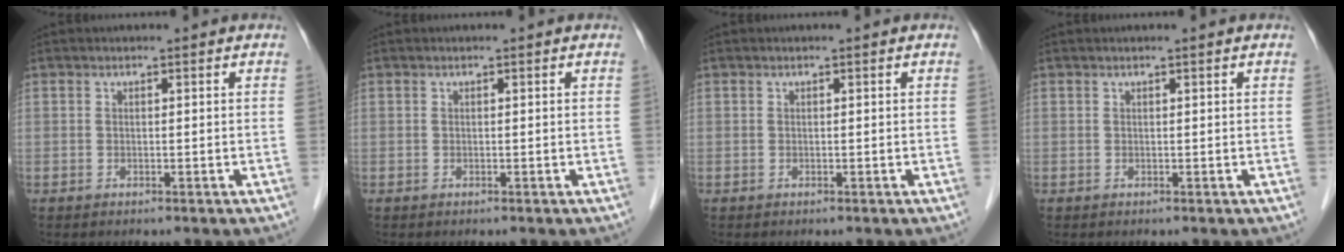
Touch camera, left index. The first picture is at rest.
{"total": 0.0}
{"total": 0.0}
{"total": 0.0}